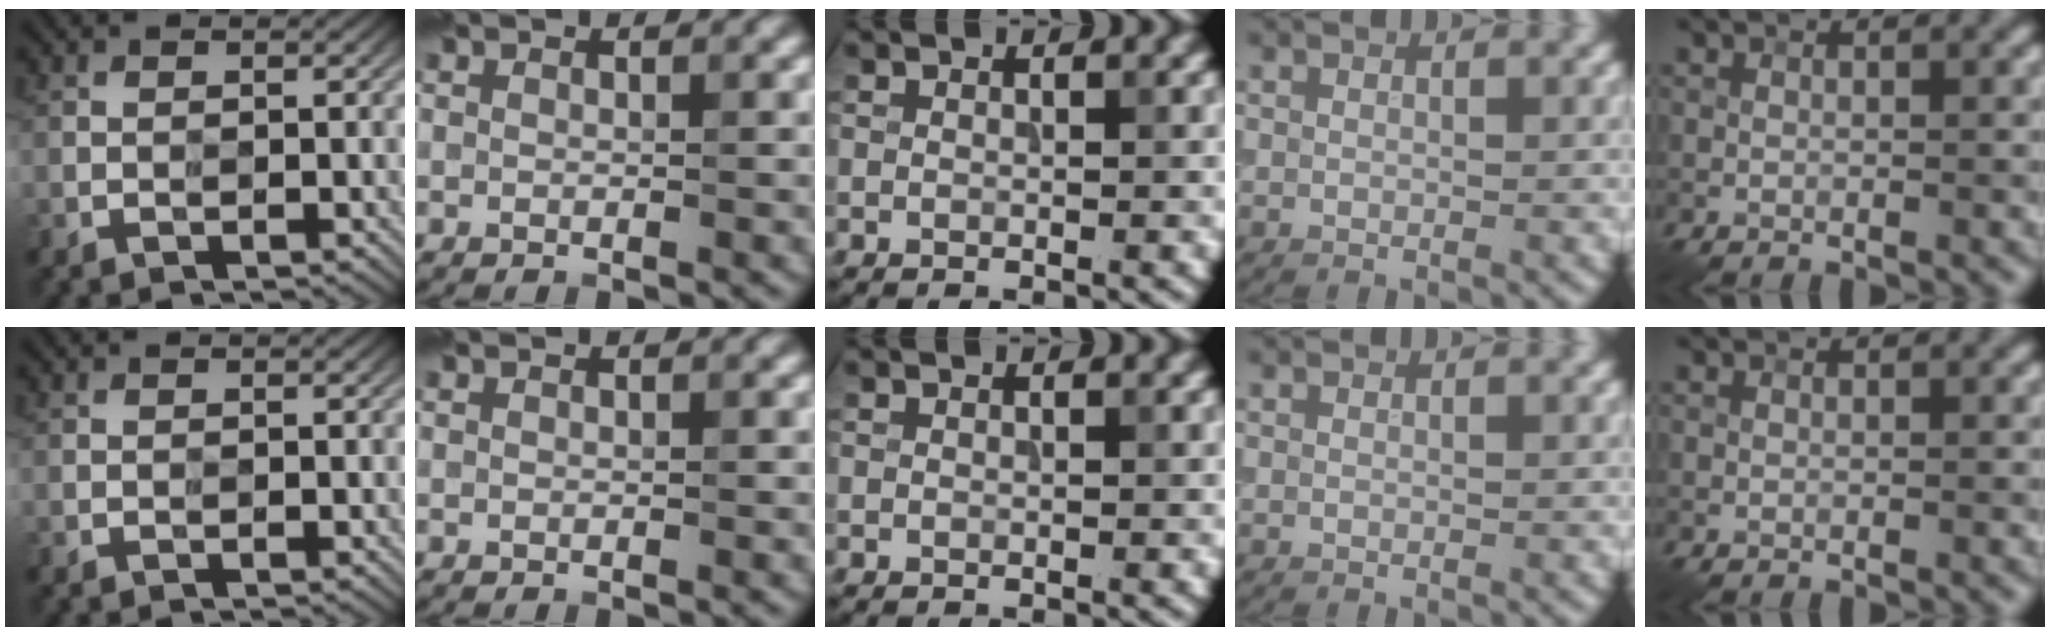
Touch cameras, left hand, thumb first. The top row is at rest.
{}